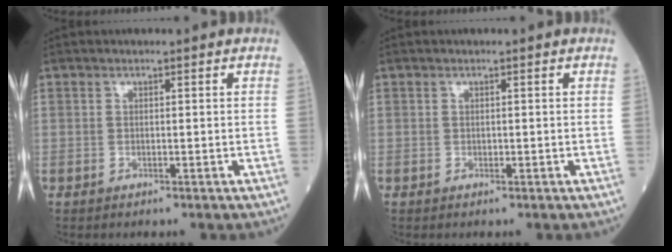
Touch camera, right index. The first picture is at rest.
{"total": 0.0}